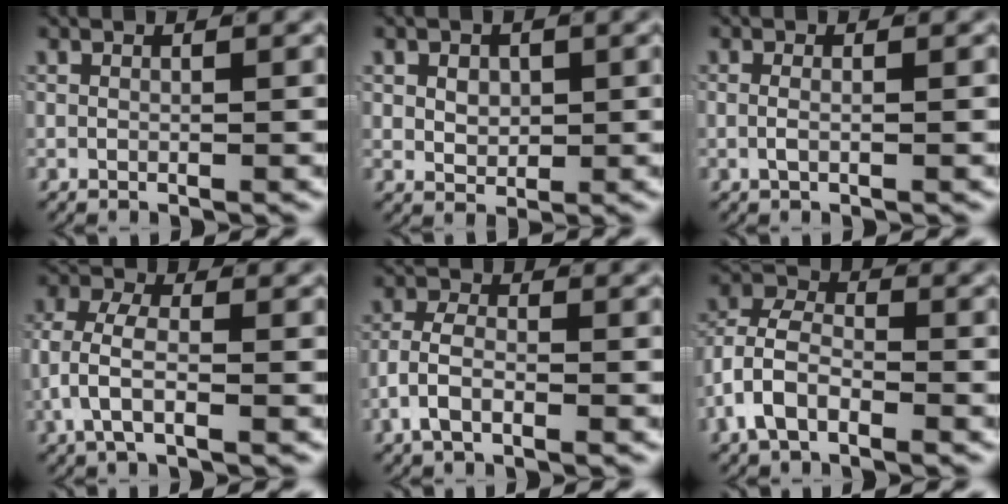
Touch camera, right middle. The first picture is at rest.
{"total": 2.3, "force": [0.4, 1.7, 1.4], "torque": [-0.028, -0.018, 0.020]}
{"total": 0.9, "force": [-0.4, 0.0, 0.9], "torque": [-0.019, -0.006, -0.004]}
{"total": 4.7, "force": [-1.2, 2.7, 3.7], "torque": [-0.086, -0.011, -0.018]}
{"total": 3.3, "force": [-1.5, 1.8, 2.3], "torque": [-0.041, 0.001, -0.031]}
{"total": 6.4, "force": [-1.9, 4.7, 4.0], "torque": [-0.081, -0.015, -0.040]}